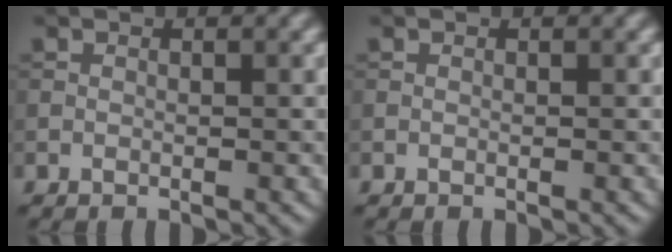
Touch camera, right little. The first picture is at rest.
{"total": 0.0}